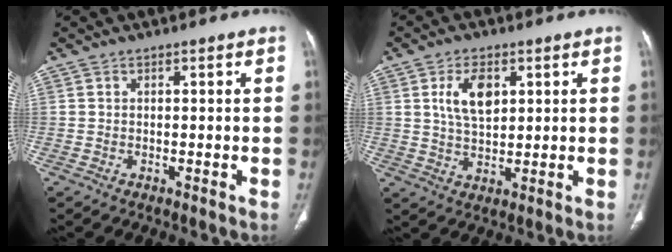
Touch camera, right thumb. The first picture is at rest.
{"total": 7.2, "force": [2.4, 3.9, 5.6], "torque": [-0.096, -0.010, 0.050]}